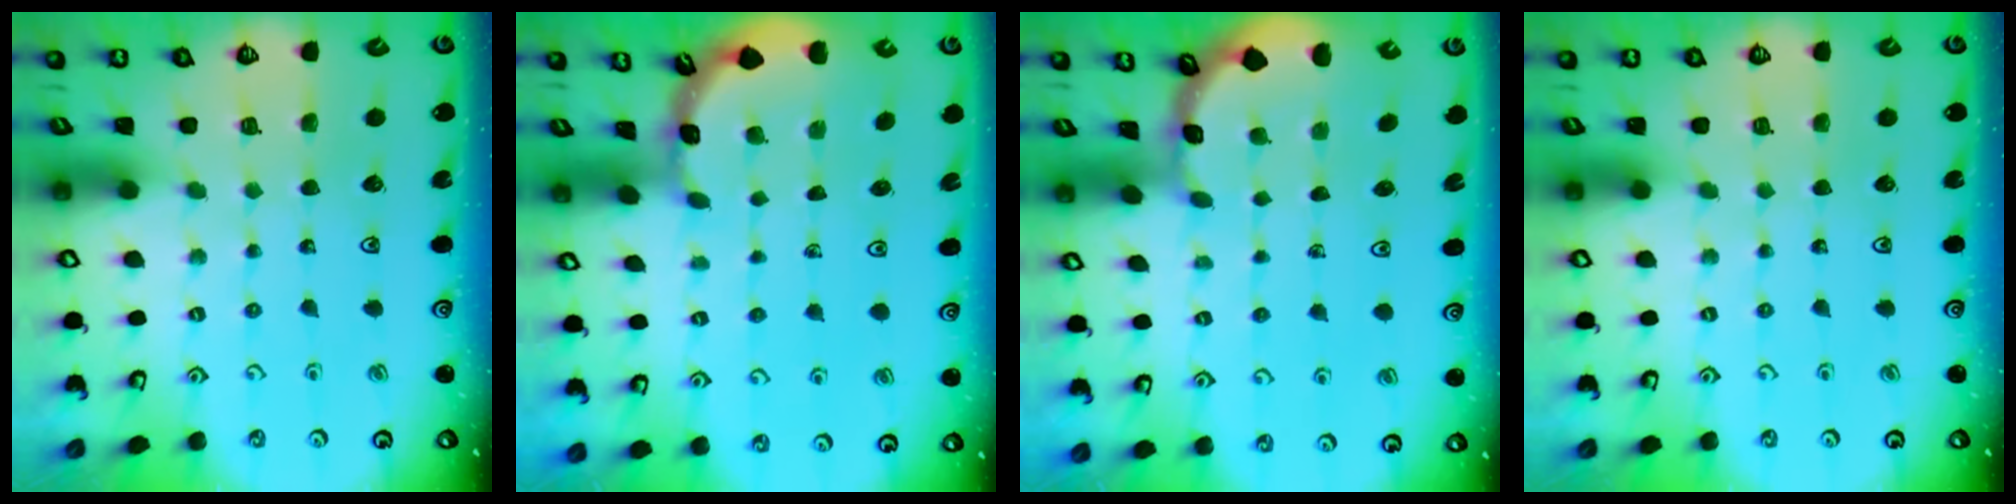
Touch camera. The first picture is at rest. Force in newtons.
{"total": 1.8, "press": 1.8, "slide": 0.1}
{"total": 1.5, "press": 1.4, "slide": 0.3}
{"total": 0.0}